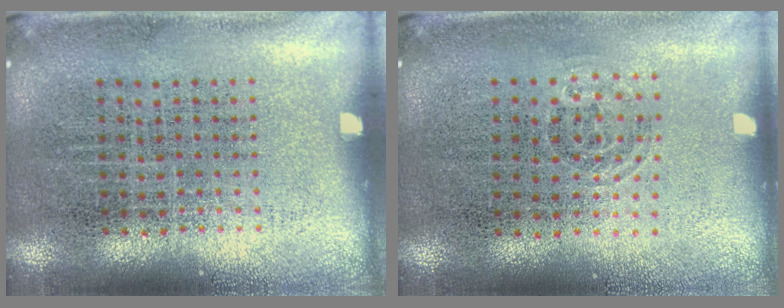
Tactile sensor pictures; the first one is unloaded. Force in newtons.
{"total": 0.7, "press": 0.5, "slide": 0.5}